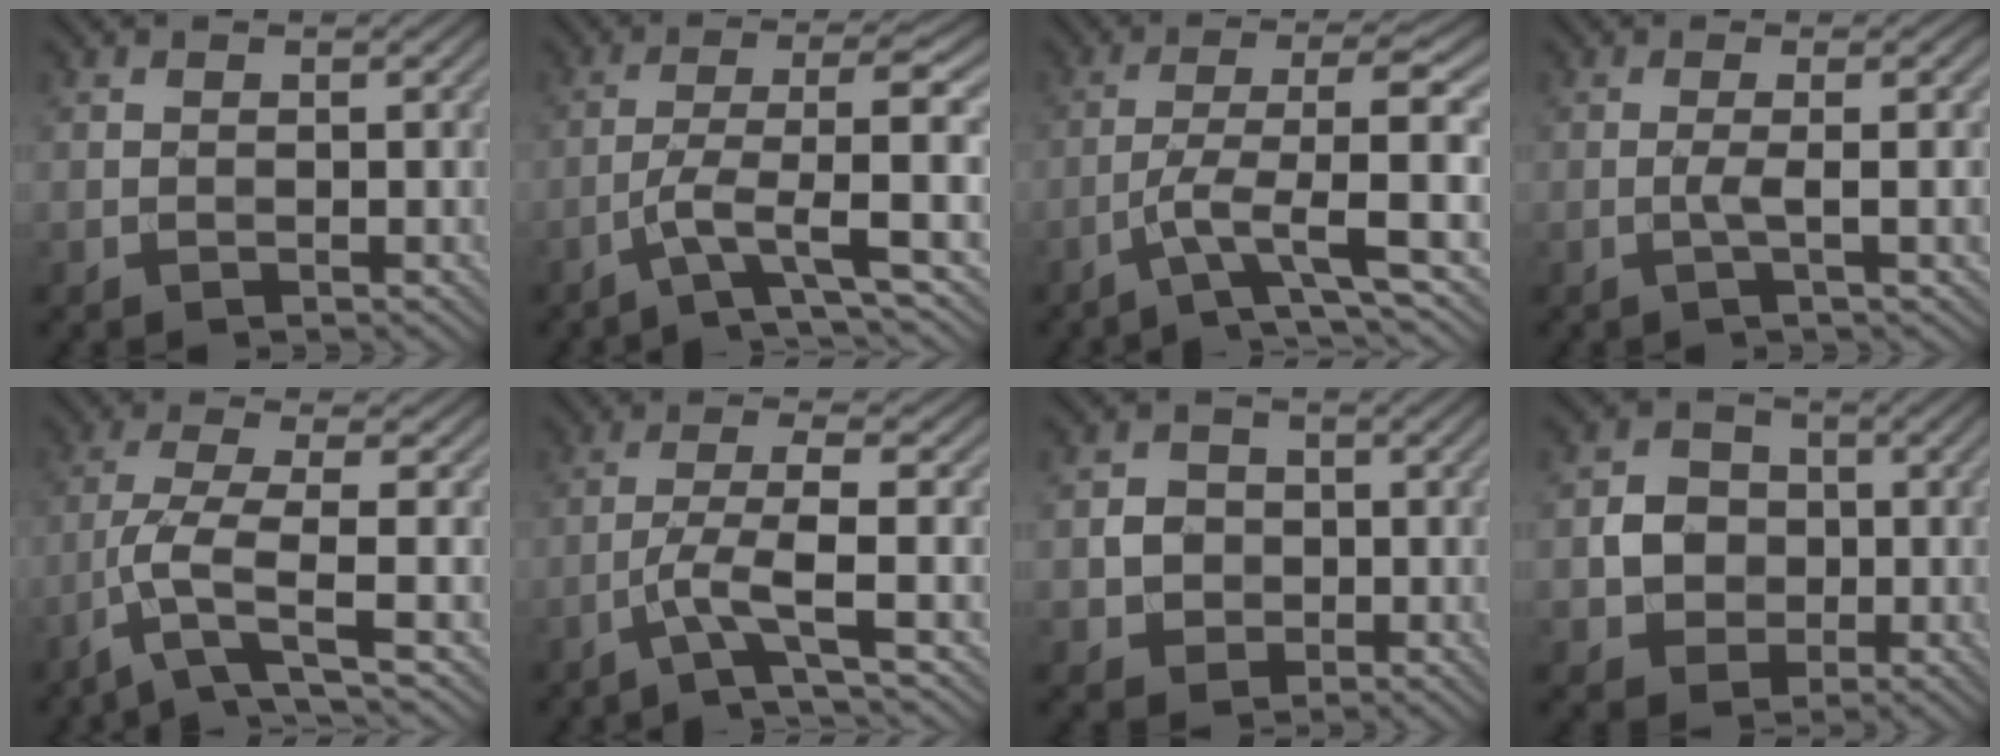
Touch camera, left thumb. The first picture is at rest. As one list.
[{"total": 6.5, "force": [-2.0, 1.0, 6.1], "torque": [-0.109, 0.012, -0.048]}, {"total": 7.4, "force": [-2.4, 1.2, 6.9], "torque": [-0.121, 0.013, -0.049]}, {"total": 5.2, "force": [-0.4, 0.9, 5.1], "torque": [-0.081, 0.008, -0.013]}, {"total": 5.9, "force": [-2.3, 1.0, 5.4], "torque": [-0.106, 0.004, -0.060]}, {"total": 4.9, "force": [-1.9, 0.4, 4.5], "torque": [-0.082, 0.010, -0.057]}, {"total": 3.6, "force": [-0.5, 3.4, 1.3], "torque": [-0.024, -0.006, -0.022]}, {"total": 4.9, "force": [-0.6, 4.4, 2.0], "torque": [-0.038, 0.002, -0.022]}]